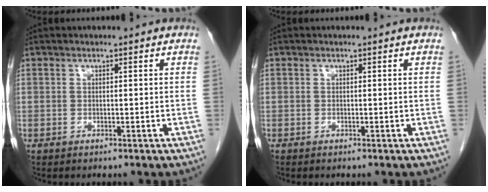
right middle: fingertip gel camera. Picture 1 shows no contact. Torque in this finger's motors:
{"motor_torque": [0.17, -0.06, 0.02, 0.01]}